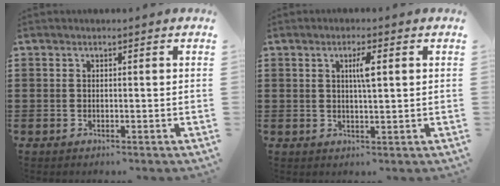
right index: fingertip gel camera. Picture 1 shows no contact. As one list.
[{"total": 3.1, "force": [0.8, 0.4, 3.0], "torque": [-0.052, 0.001, 0.009]}]